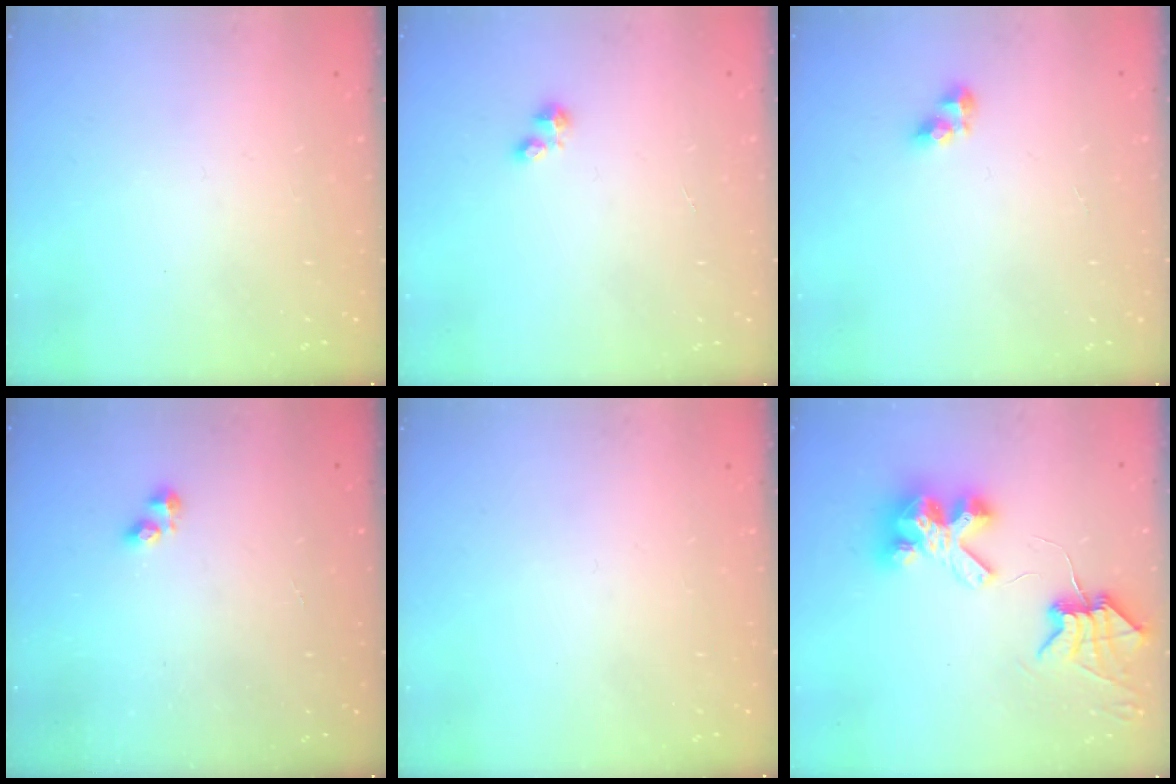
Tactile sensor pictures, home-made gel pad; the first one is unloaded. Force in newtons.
{"total": 1.9, "press": 1.8, "slide": 0.2}
{"total": 5.0, "press": 5.0, "slide": 0.5}
{"total": 3.3, "press": 3.2, "slide": 0.5}
{"total": 0.0}
{"total": 8.9, "press": 8.9, "slide": 0.8}